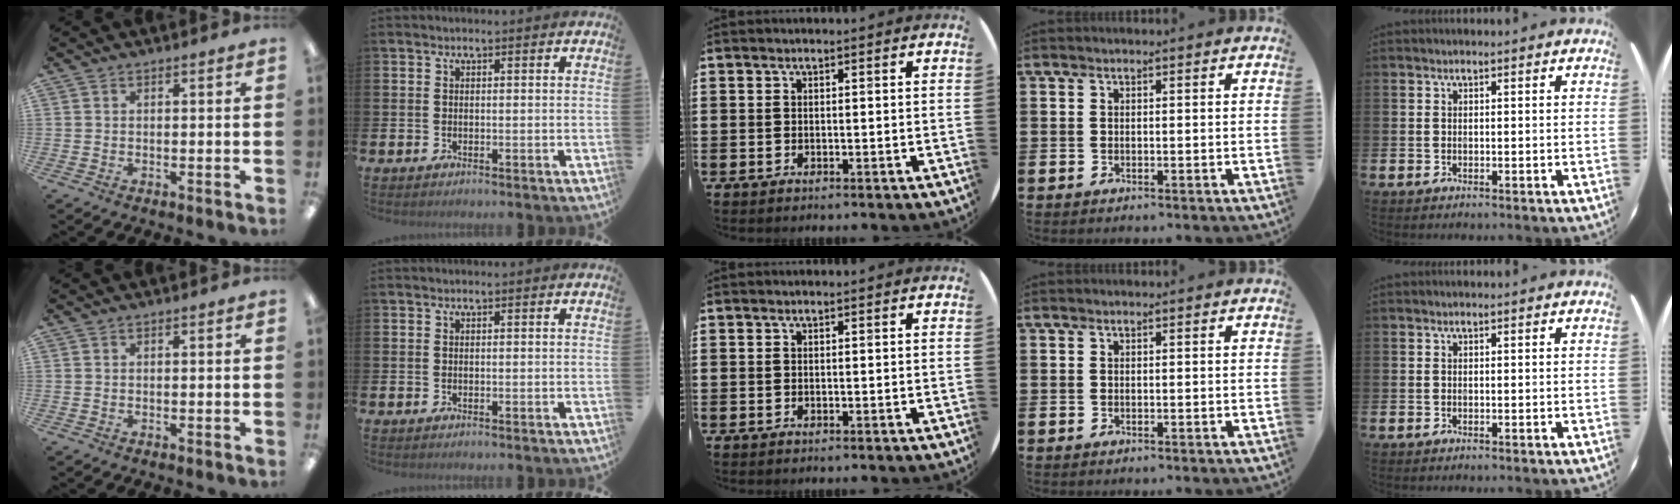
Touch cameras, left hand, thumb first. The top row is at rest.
{}